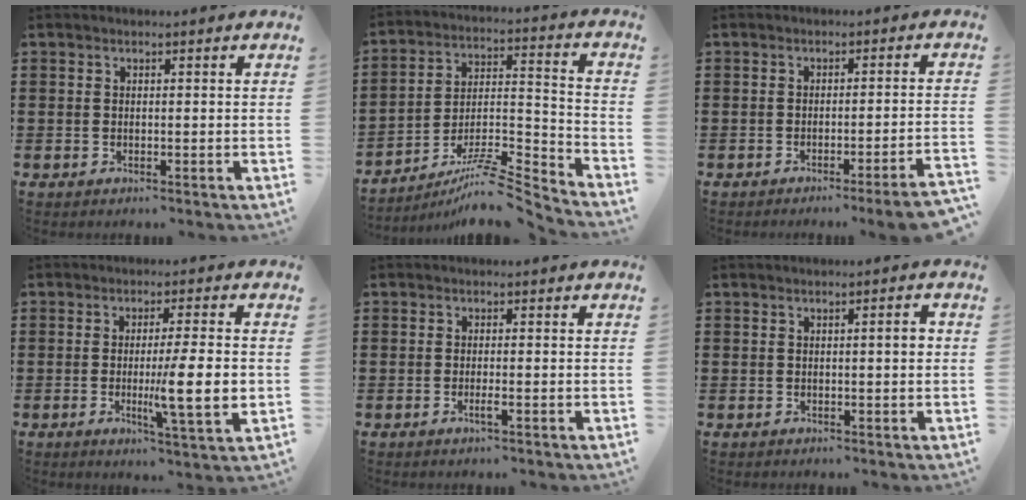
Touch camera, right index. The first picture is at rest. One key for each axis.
{"total": 8.7, "fx": -7.6, "fy": 0.9, "fz": 4.3, "tx": -0.054, "ty": 0.013, "tz": -0.145}
{"total": 3.1, "fx": -2.4, "fy": -0.5, "fz": 1.9, "tx": -0.032, "ty": -0.012, "tz": -0.046}
{"total": 9.0, "fx": -0.9, "fy": 0.7, "fz": 8.9, "tx": -0.148, "ty": -0.015, "tz": -0.018}
{"total": 1.6, "fx": -0.8, "fy": 0.1, "fz": 1.4, "tx": -0.032, "ty": -0.005, "tz": -0.016}
{"total": 1.7, "fx": 0.2, "fy": 0.2, "fz": 1.6, "tx": -0.031, "ty": 0.001, "tz": 0.001}